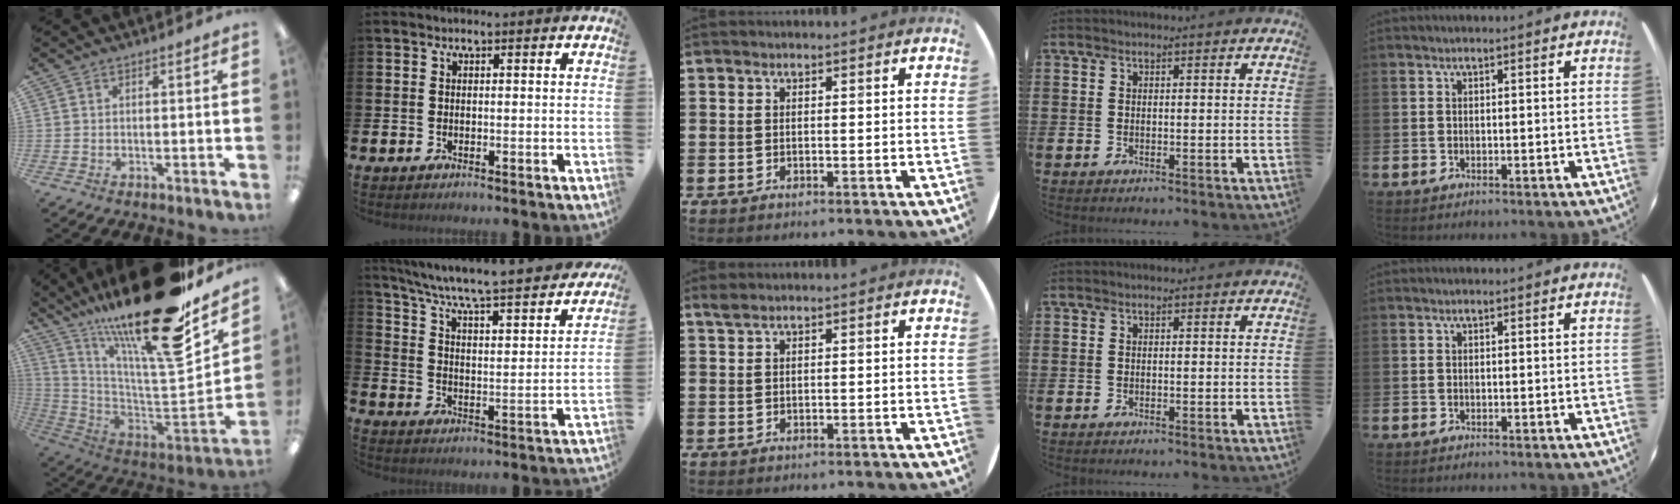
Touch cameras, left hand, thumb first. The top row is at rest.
{"thumb": {"total": 27.7, "force": [19.6, 5.6, 18.7], "torque": [-0.268, -0.152, 0.320]}, "index": {"total": 6.5, "force": [6.0, 0.4, 2.6], "torque": [-0.080, -0.055, 0.096]}, "middle": {"total": 0.8, "force": [0.7, 0.1, 0.4], "torque": [-0.010, 0.002, 0.012]}}